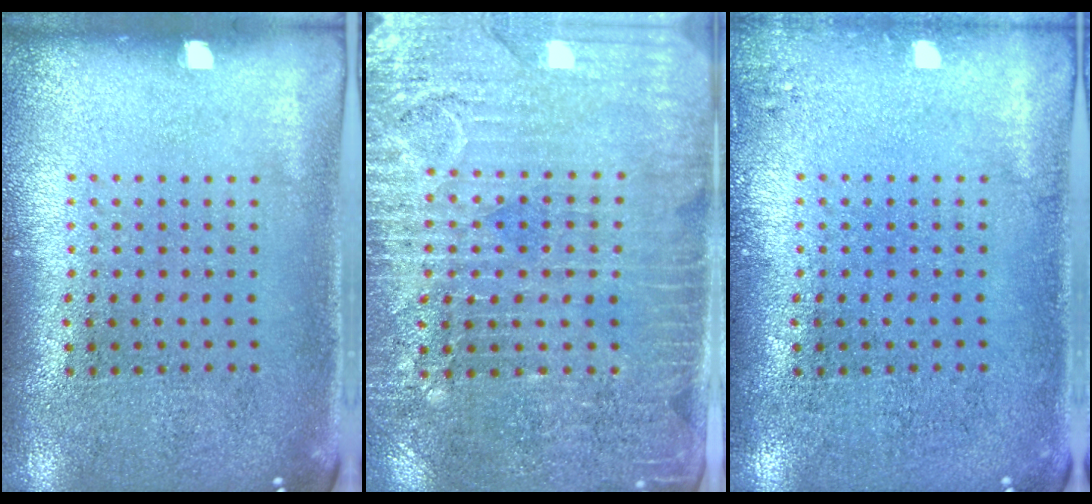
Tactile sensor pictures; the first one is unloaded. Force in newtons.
{"total": 3.5, "press": 3.1, "slide": 1.4}
{"total": 1.0, "press": 1.0, "slide": 0.2}